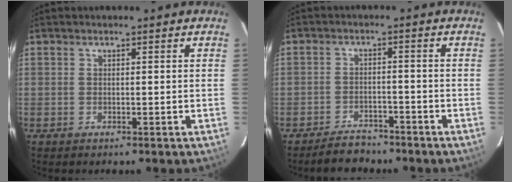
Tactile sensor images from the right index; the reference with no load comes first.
{"total": 4.5, "force": [-3.9, 2.0, 0.7], "torque": [-0.016, 0.001, -0.063]}